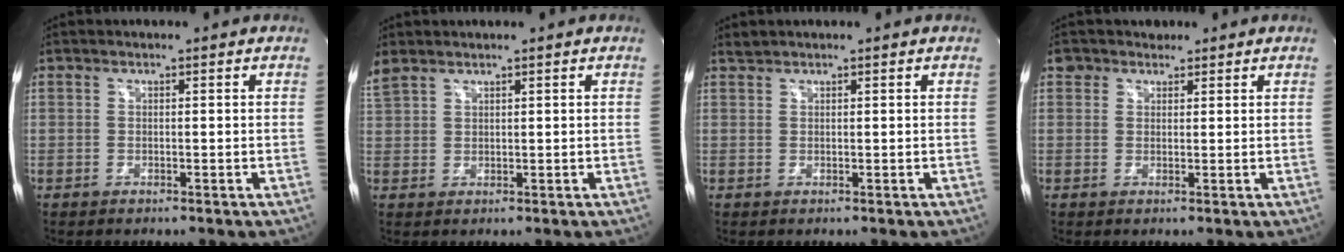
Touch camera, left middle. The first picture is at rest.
{"total": 3.4, "force": [2.9, 1.2, 1.3], "torque": [-0.052, 0.023, 0.071]}
{"total": 0.8, "force": [0.8, -0.1, -0.1], "torque": [-0.007, 0.006, 0.020]}
{"total": 2.2, "force": [1.5, 1.6, -0.2], "torque": [0.008, 0.010, 0.019]}